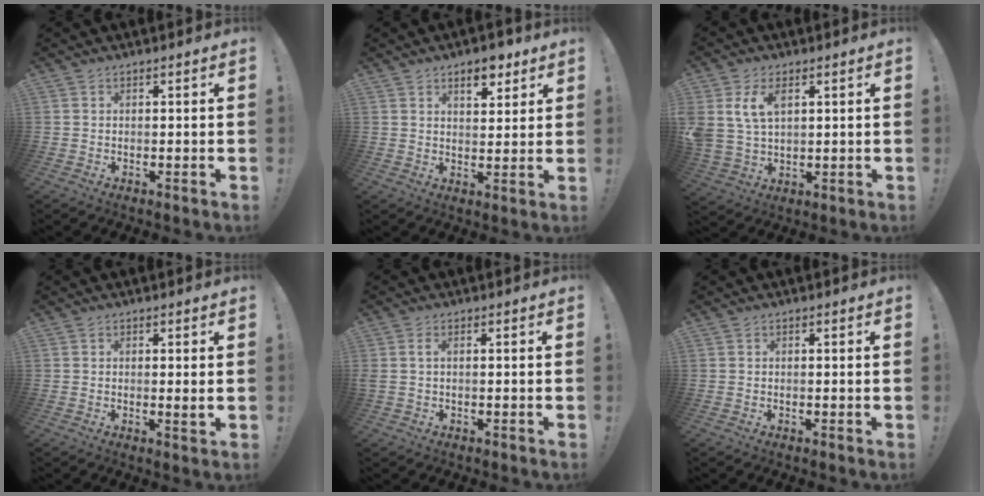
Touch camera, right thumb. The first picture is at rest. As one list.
[{"total": 7.2, "force": [4.7, 3.6, 4.1], "torque": [-0.039, -0.025, 0.077]}, {"total": 8.6, "force": [3.9, 5.4, 5.5], "torque": [-0.115, -0.007, 0.073]}, {"total": 2.2, "force": [0.6, -0.2, 2.1], "torque": [-0.023, -0.010, 0.006]}, {"total": 1.8, "force": [0.3, 0.5, 1.7], "torque": [-0.033, 0.002, 0.006]}, {"total": 0.0}]